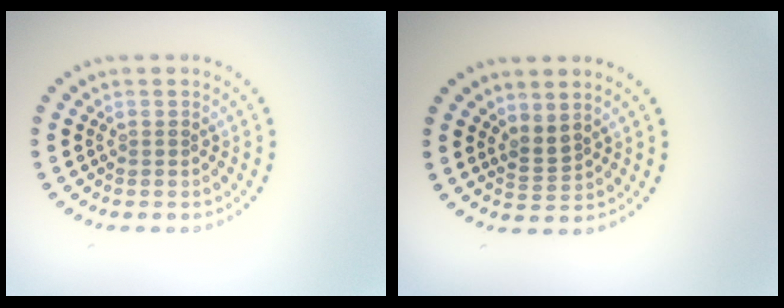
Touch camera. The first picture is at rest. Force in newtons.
{"total": 1.7, "press": 1.2, "slide": 1.1}